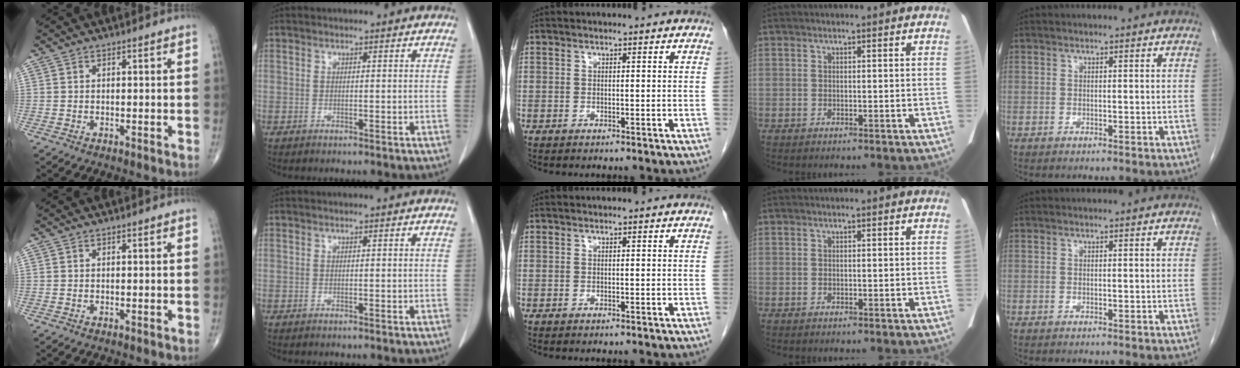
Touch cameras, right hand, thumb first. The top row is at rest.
{}